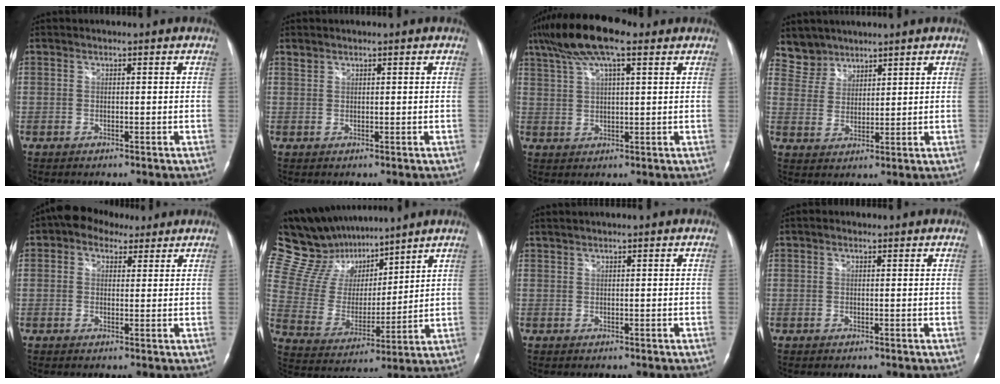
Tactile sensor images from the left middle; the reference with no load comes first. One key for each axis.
{"total": 0.8, "fx": 0.8, "fy": 0.3, "fz": 0.0, "tx": -0.003, "ty": 0.006, "tz": 0.016}
{"total": 11.4, "fx": 7.5, "fy": 2.6, "fz": 8.2, "tx": -0.158, "ty": 0.035, "tz": 0.131}
{"total": 5.1, "fx": 4.3, "fy": 2.5, "fz": -0.7, "tx": 0.017, "ty": 0.005, "tz": 0.089}
{"total": 5.9, "fx": 3.7, "fy": 3.8, "fz": 2.5, "tx": -0.043, "ty": 0.028, "tz": 0.062}
{"total": 16.0, "fx": 13.4, "fy": 6.4, "fz": 6.1, "tx": -0.121, "ty": 0.027, "tz": 0.251}
{"total": 0.9, "fx": 0.9, "fy": -0.1, "fz": 0.3, "tx": -0.009, "ty": 0.009, "tz": 0.023}
{"total": 0.5, "fx": 0.3, "fy": 0.3, "fz": 0.2, "tx": -0.006, "ty": 0.001, "tz": 0.004}